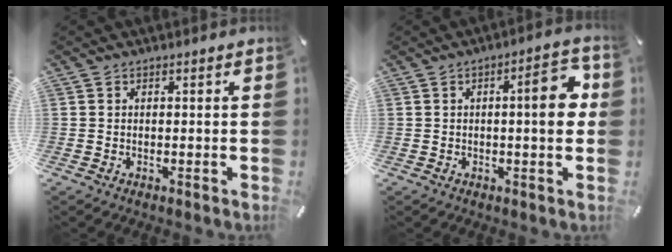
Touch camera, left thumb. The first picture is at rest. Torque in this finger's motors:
{"motor_torque": [0.55, 0.80, 0.81, -0.79, 0.35]}